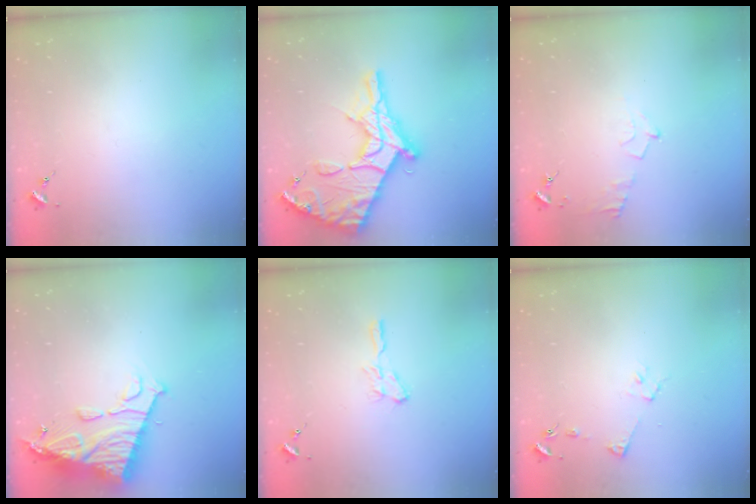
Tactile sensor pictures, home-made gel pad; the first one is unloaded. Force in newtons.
{"total": 25.9, "press": 25.8, "slide": 2.1}
{"total": 5.7, "press": 5.6, "slide": 1.0}
{"total": 17.7, "press": 17.6, "slide": 1.6}
{"total": 5.6, "press": 5.6, "slide": 0.7}
{"total": 4.9, "press": 4.9, "slide": 0.6}